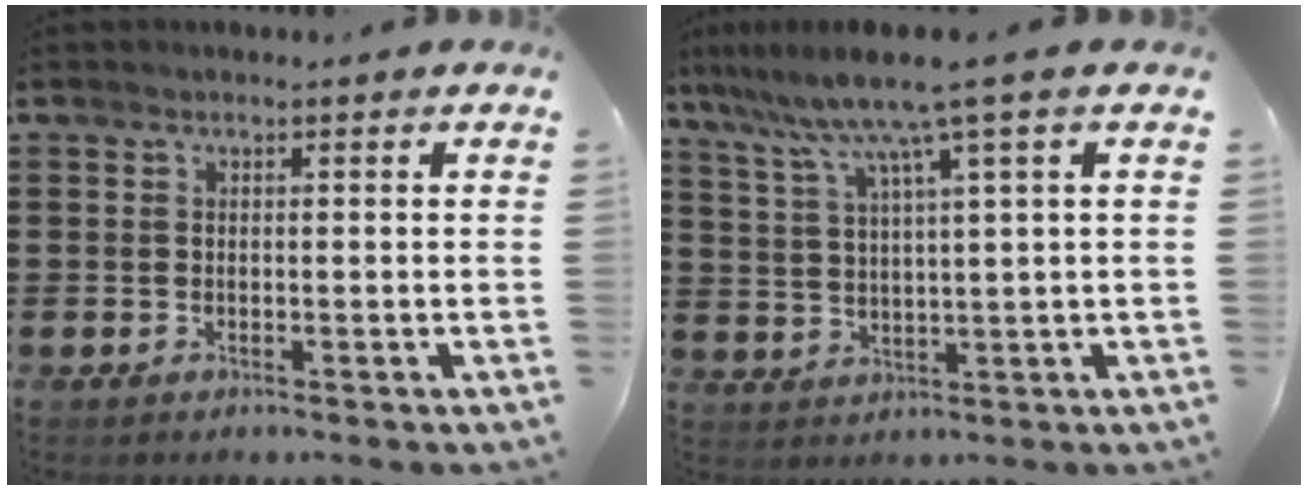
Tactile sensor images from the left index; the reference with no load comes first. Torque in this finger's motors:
{"motor_torque": [2.14, 0.00, 0.92, 0.21]}